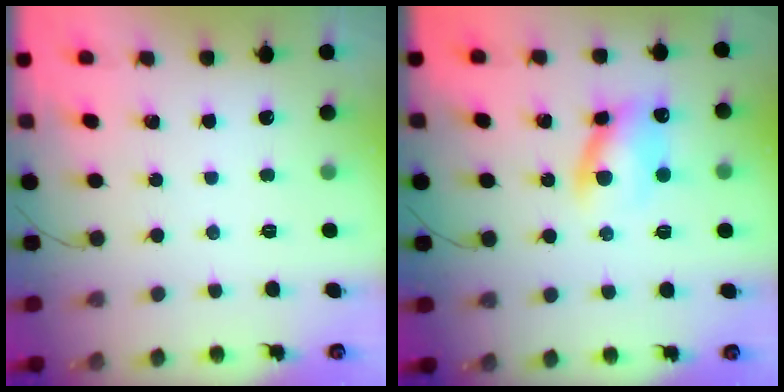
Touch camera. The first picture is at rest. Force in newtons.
{"total": 10.2, "press": 10.1, "slide": 1.2}